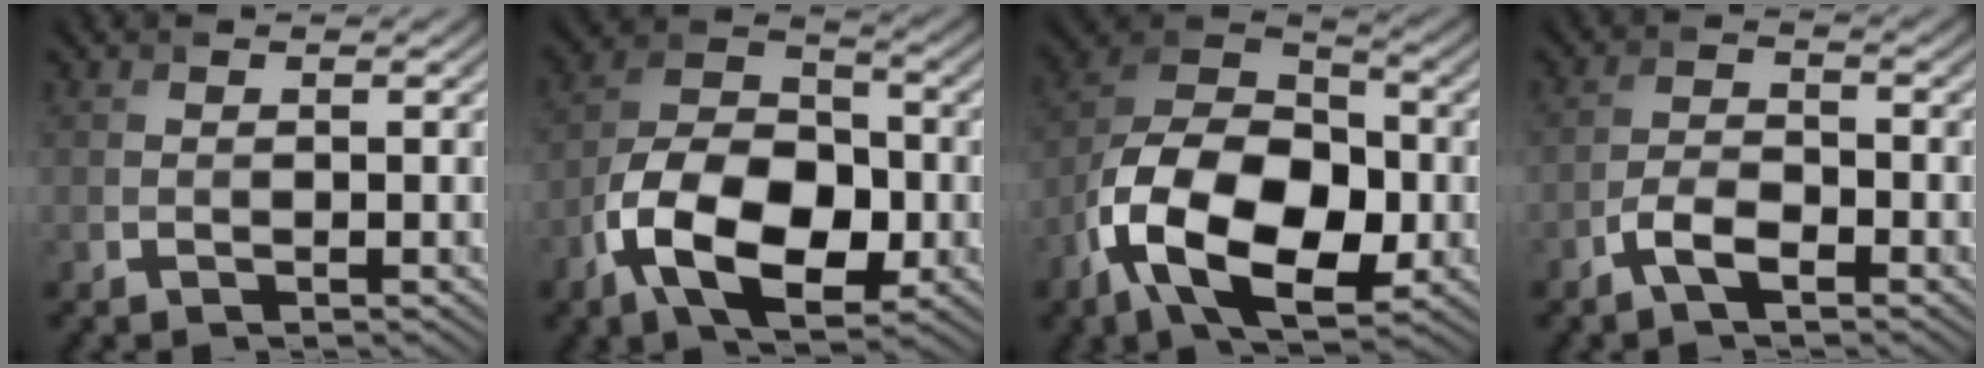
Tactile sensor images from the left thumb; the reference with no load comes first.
{"total": 12.5, "force": [-4.9, 7.4, 8.8], "torque": [-0.183, -0.009, -0.100]}
{"total": 15.7, "force": [-6.0, 9.3, 11.1], "torque": [-0.225, -0.023, -0.124]}
{"total": 3.6, "force": [-2.3, 1.5, 2.4], "torque": [-0.052, 0.004, -0.053]}